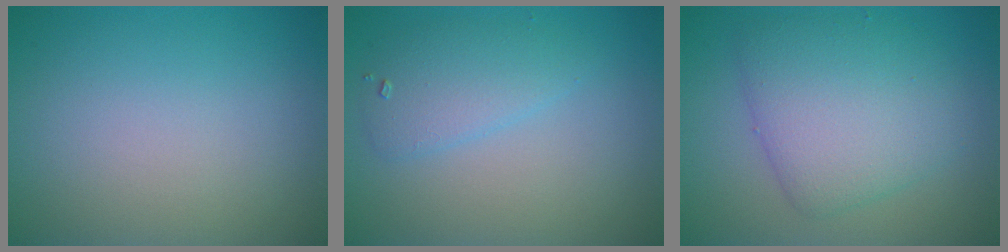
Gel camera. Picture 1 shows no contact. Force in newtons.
{"total": 2.6, "press": 2.6, "slide": 0.2}
{"total": 5.8, "press": 5.8, "slide": 0.3}